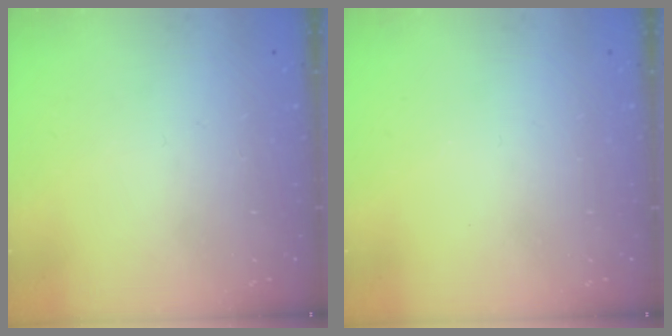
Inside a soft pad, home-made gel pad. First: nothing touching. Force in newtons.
{"total": 0.0}